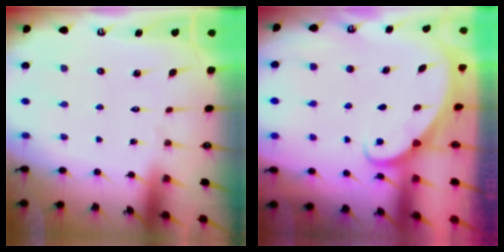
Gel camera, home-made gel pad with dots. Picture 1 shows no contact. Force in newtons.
{"total": 1.7, "press": 1.7, "slide": 0.1}